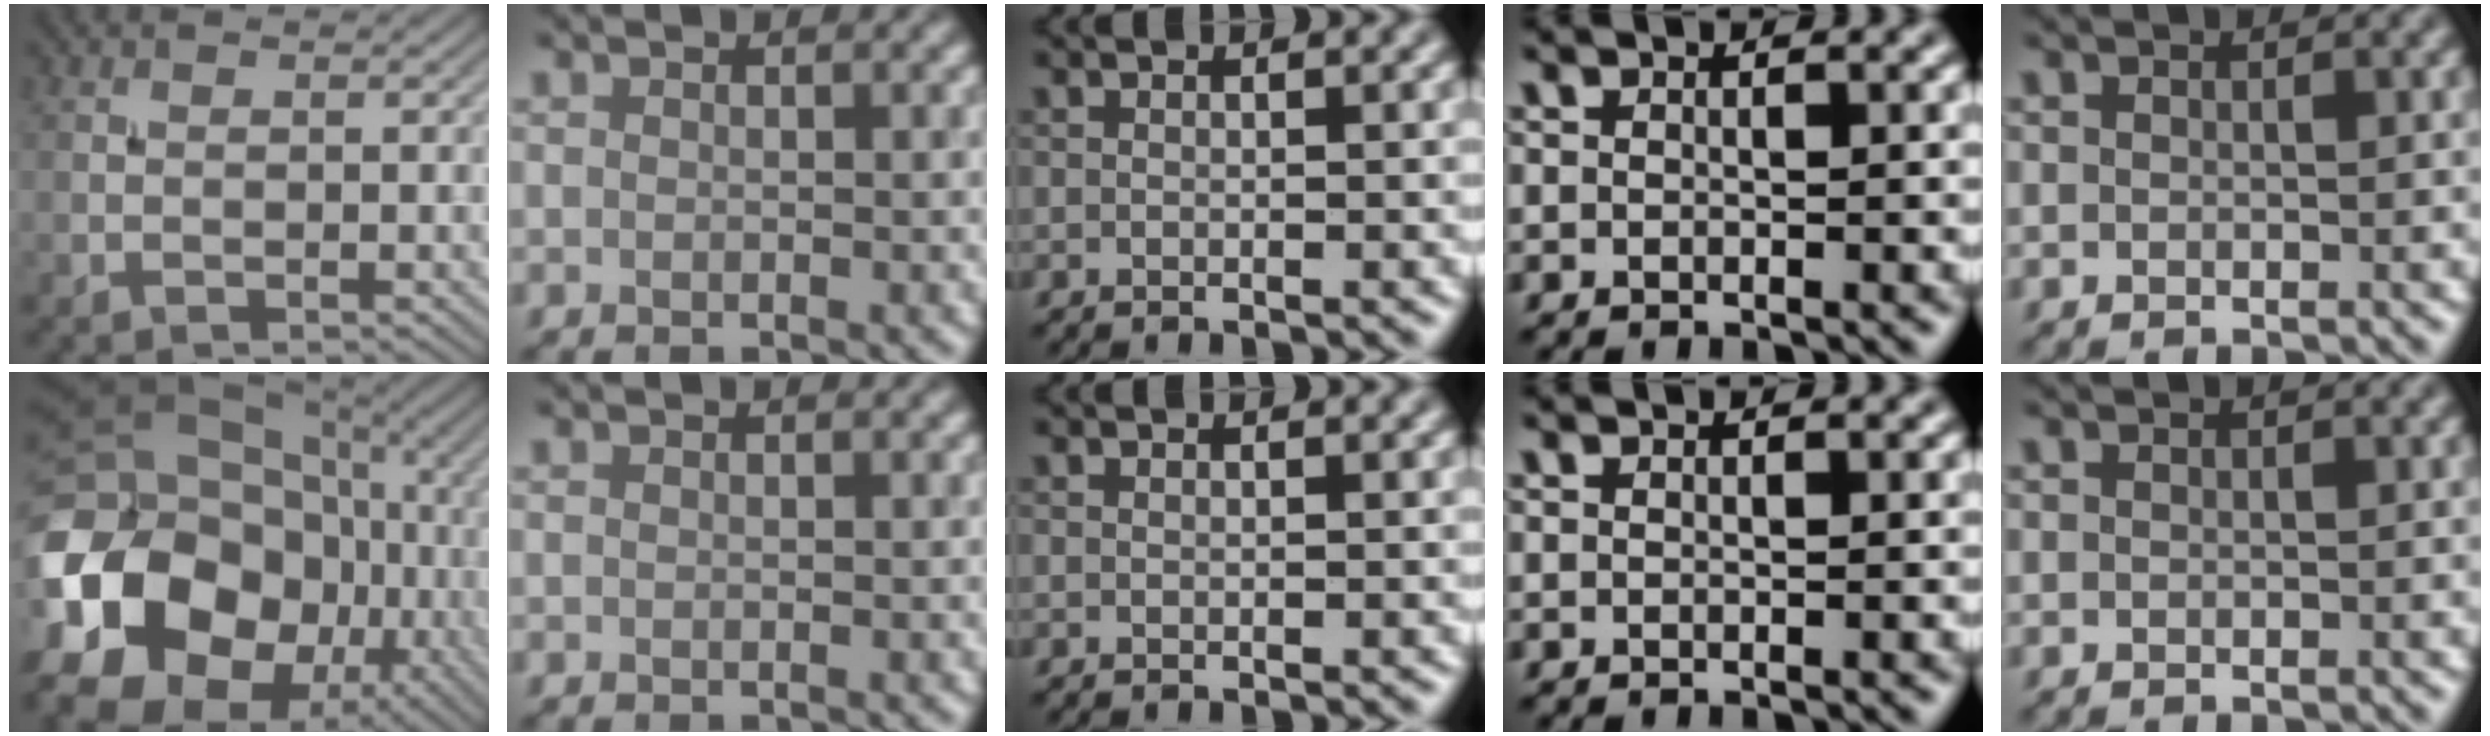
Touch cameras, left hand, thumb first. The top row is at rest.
{"thumb": {"total": 22.6, "force": [-6.5, 17.2, 13.2], "torque": [-0.281, -0.021, -0.119]}}